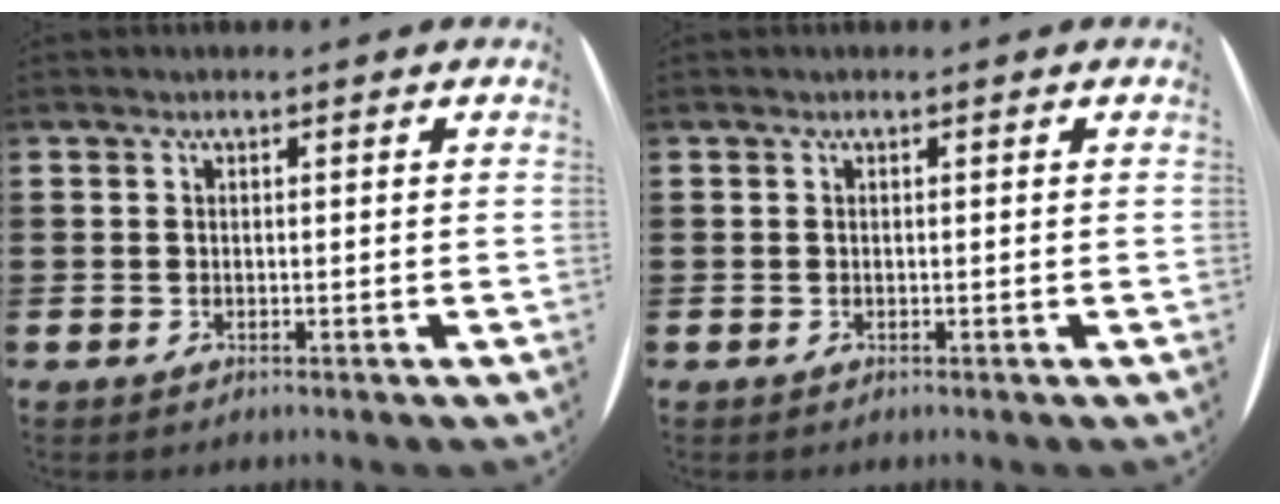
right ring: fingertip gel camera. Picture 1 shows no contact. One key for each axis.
{"total": 0.0}